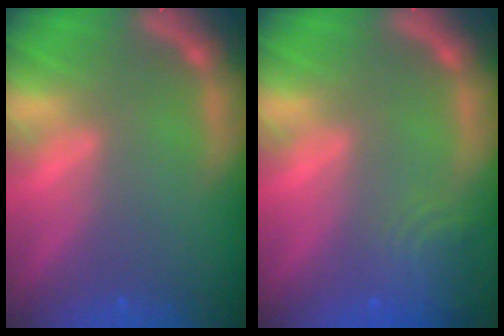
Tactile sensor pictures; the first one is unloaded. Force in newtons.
{"total": 4.0}